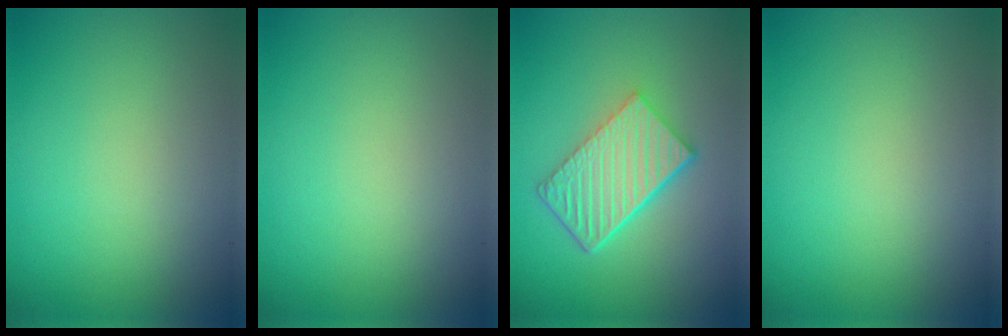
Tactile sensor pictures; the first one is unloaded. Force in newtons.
{"total": 0.0}
{"total": 6.1, "press": 4.1, "slide": 4.4}
{"total": 0.0}